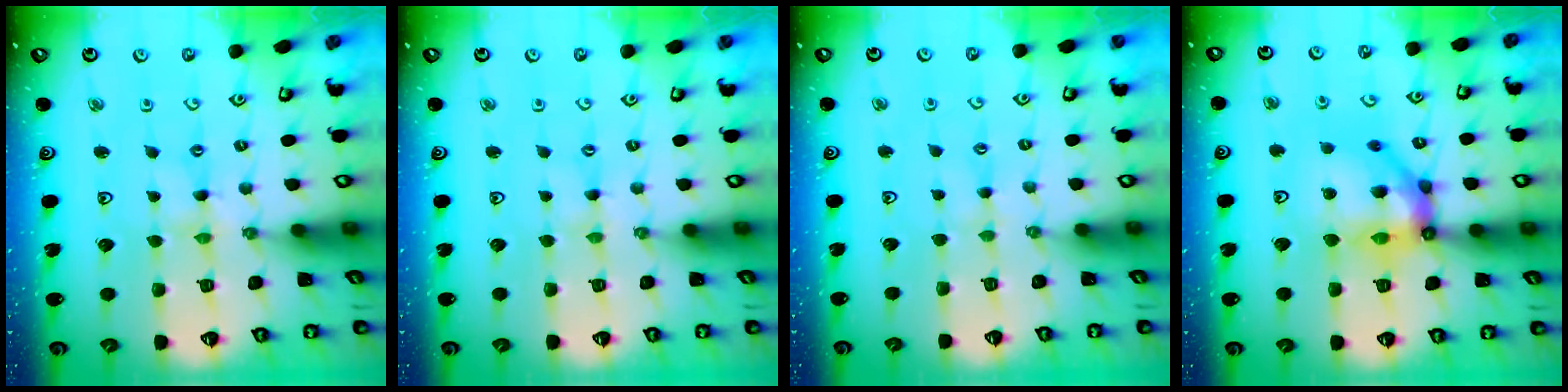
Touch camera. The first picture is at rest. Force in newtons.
{"total": 0.0}
{"total": 1.2, "press": 1.1, "slide": 0.3}
{"total": 14.4, "press": 14.3, "slide": 1.6}